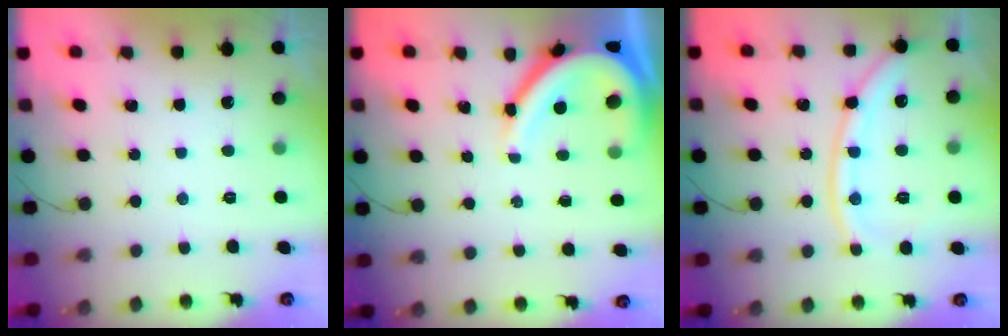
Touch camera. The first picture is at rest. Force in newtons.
{"total": 11.1, "press": 11.0, "slide": 1.1}
{"total": 12.0, "press": 11.9, "slide": 1.5}